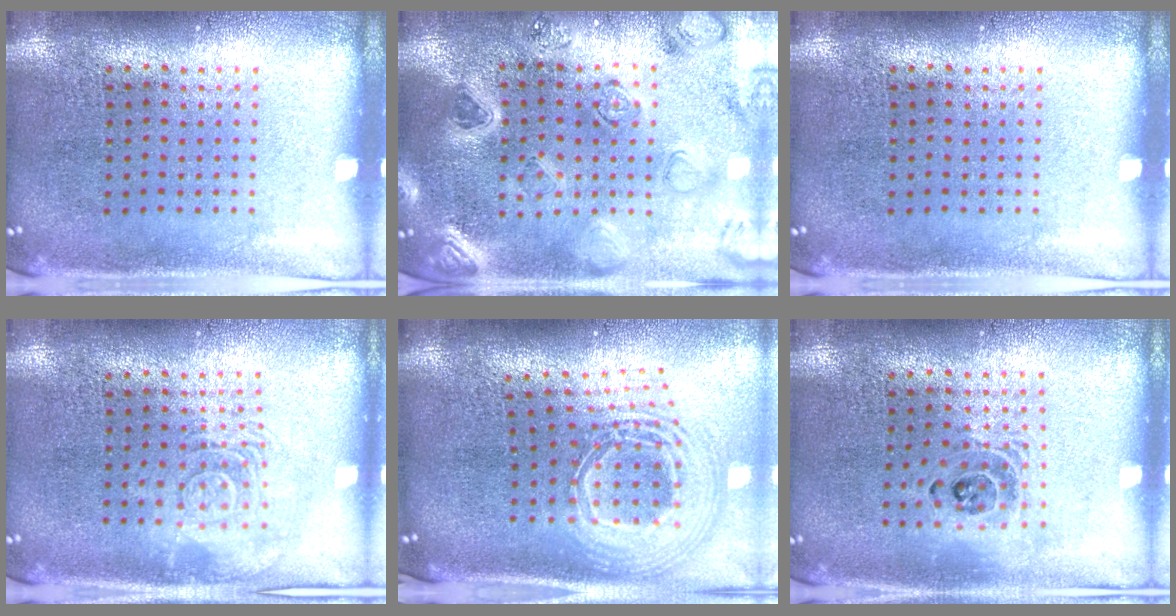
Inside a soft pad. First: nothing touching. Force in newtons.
{"total": 2.3, "press": 2.2, "slide": 0.4}
{"total": 0.0}
{"total": 2.6, "press": 2.6, "slide": 0.4}
{"total": 2.8, "press": 1.9, "slide": 2.0}
{"total": 1.4, "press": 1.2, "slide": 0.7}